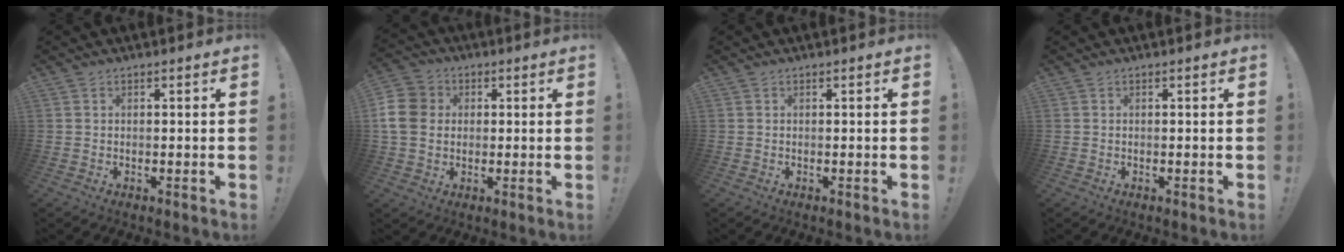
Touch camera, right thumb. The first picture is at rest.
{"total": 10.4, "force": [0.4, 8.9, 5.4], "torque": [-0.108, 0.012, 0.011]}
{"total": 0.0}
{"total": 0.0}